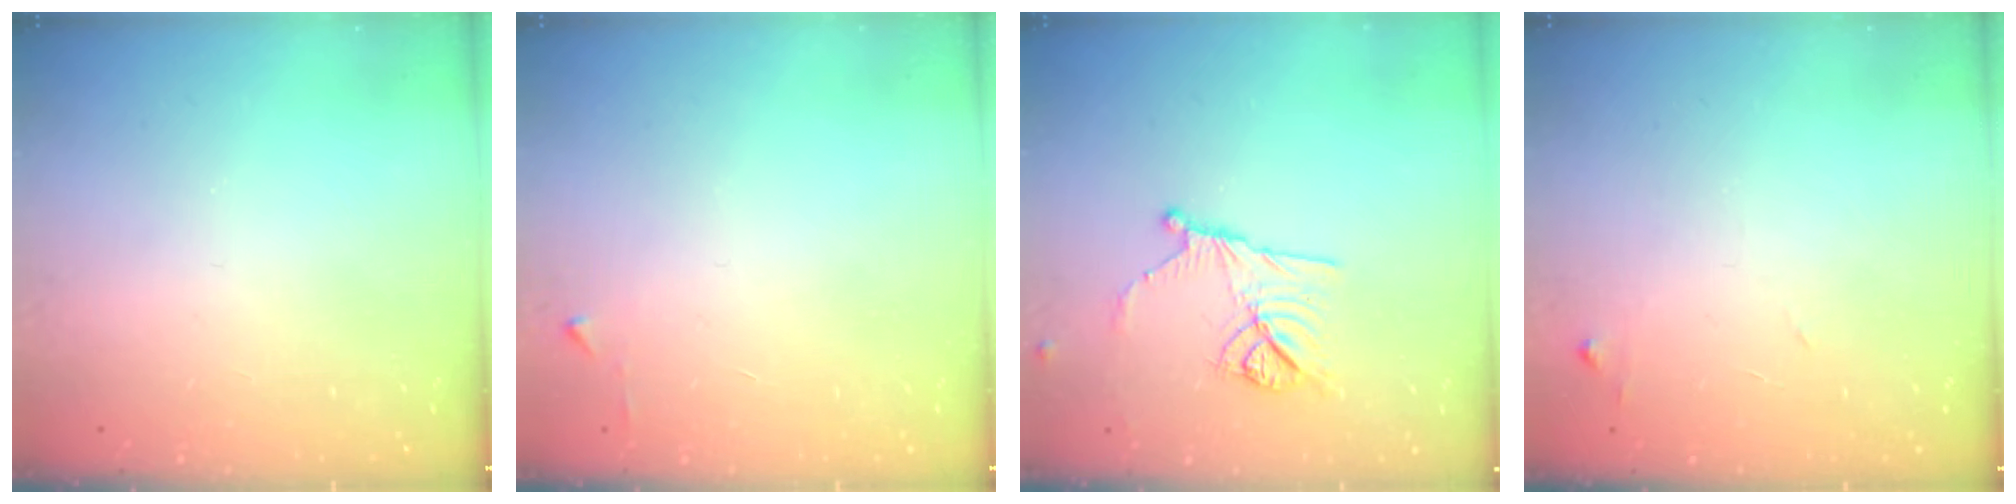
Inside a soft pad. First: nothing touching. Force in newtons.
{"total": 2.4, "press": 2.4, "slide": 0.3}
{"total": 11.2, "press": 10.9, "slide": 2.3}
{"total": 7.4, "press": 7.4, "slide": 0.4}